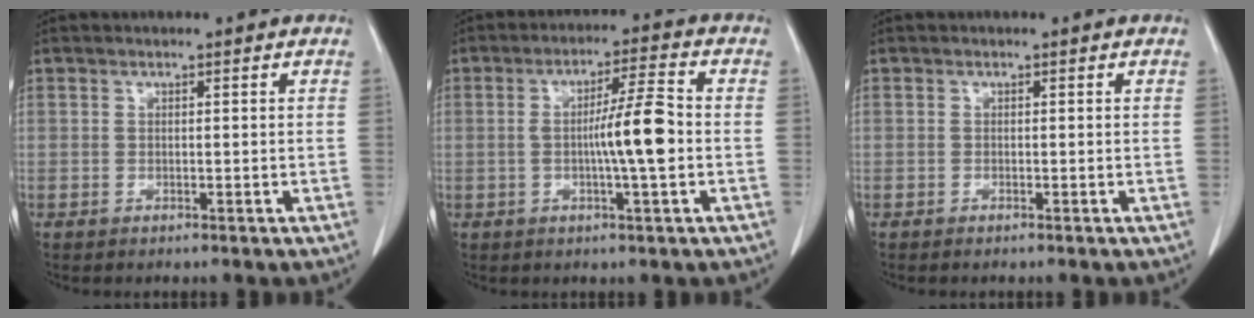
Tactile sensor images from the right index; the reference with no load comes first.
{"total": 7.9, "force": [-0.9, 0.0, 7.9], "torque": [-0.132, 0.006, -0.018]}
{"total": 0.0}